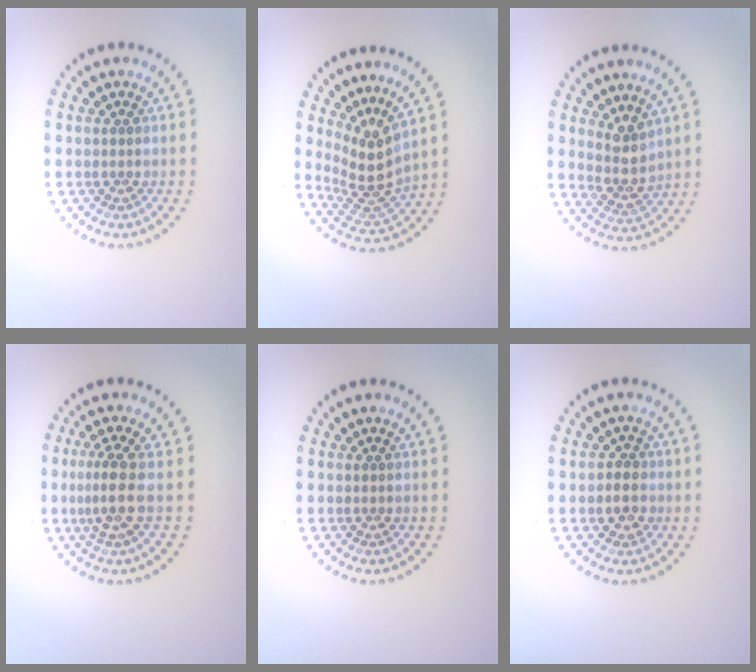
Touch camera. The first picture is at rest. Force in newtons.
{"total": 3.9, "press": 2.7, "slide": 2.8}
{"total": 3.0, "press": 2.4, "slide": 1.8}
{"total": 2.9, "press": 2.4, "slide": 1.6}
{"total": 0.0}
{"total": 2.2, "press": 2.1, "slide": 0.6}